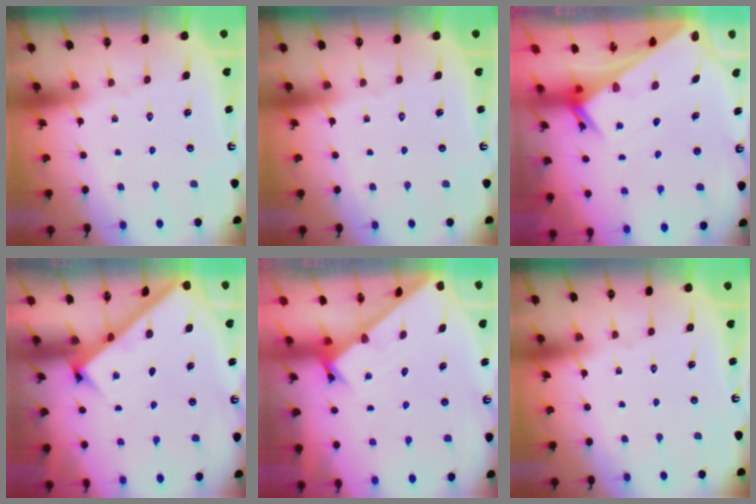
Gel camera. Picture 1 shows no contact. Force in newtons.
{"total": 0.0}
{"total": 4.0, "press": 4.0, "slide": 0.3}
{"total": 2.9, "press": 2.9, "slide": 0.1}
{"total": 1.7, "press": 1.7, "slide": 0.1}
{"total": 0.0}